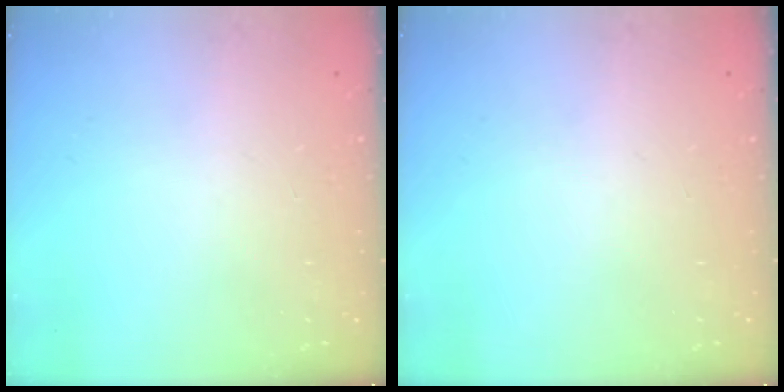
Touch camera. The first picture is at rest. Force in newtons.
{"total": 0.0}